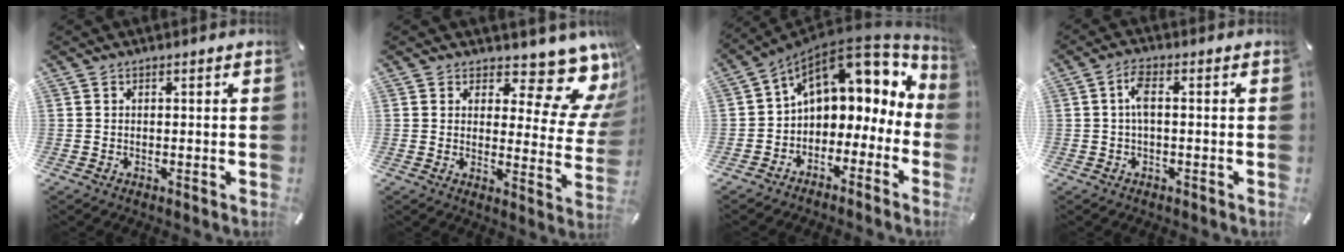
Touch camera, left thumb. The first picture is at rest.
{"total": 11.6, "force": [8.1, 4.5, 7.1], "torque": [-0.077, -0.081, 0.133]}
{"total": 12.9, "force": [4.6, 8.8, 8.2], "torque": [-0.125, -0.034, 0.076]}
{"total": 4.0, "force": [0.0, 1.5, 3.7], "torque": [-0.079, 0.006, -0.004]}